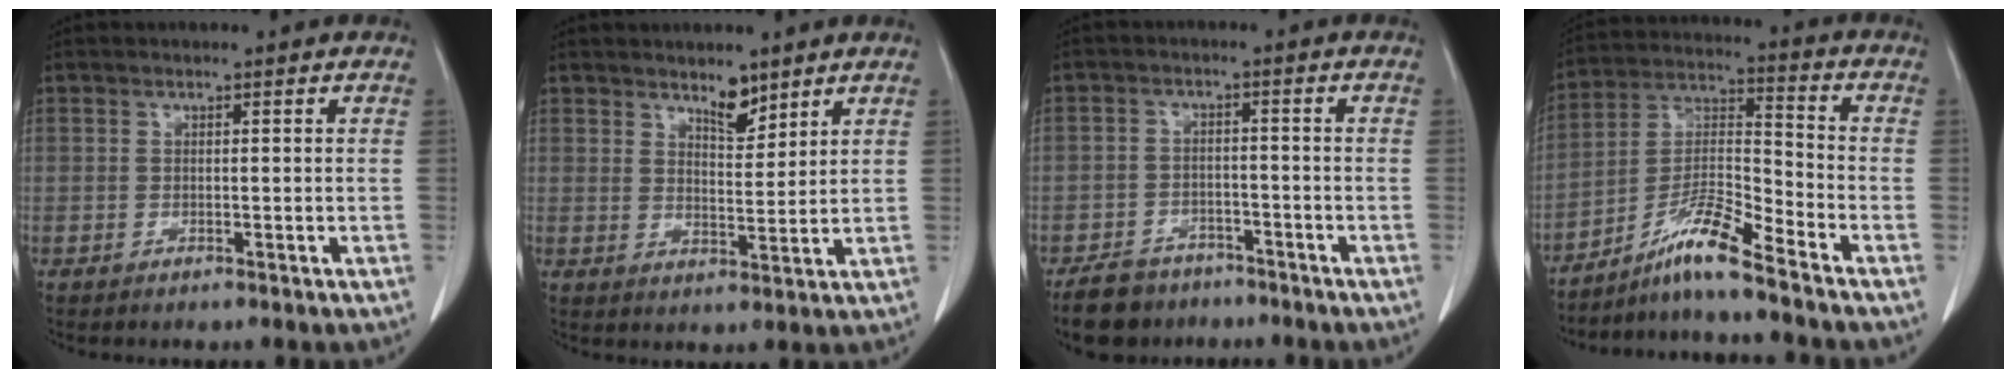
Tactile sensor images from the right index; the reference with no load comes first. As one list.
[{"total": 4.0, "force": [3.2, 1.3, 2.0], "torque": [-0.033, -0.008, 0.055]}, {"total": 7.0, "force": [-5.6, 4.0, 1.5], "torque": [-0.032, 0.001, -0.093]}, {"total": 9.2, "force": [-7.3, -0.8, 5.6], "torque": [-0.116, -0.001, -0.135]}]